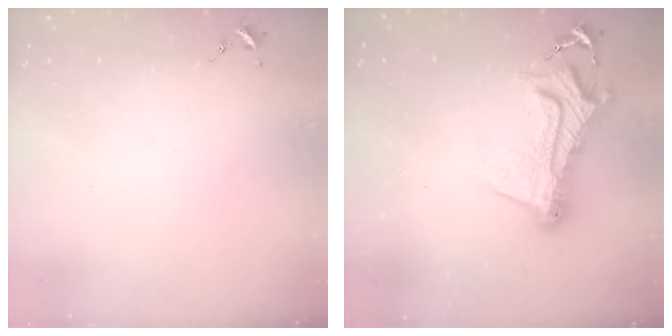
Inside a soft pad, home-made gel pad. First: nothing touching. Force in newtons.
{"total": 15.8, "press": 15.7, "slide": 1.6}